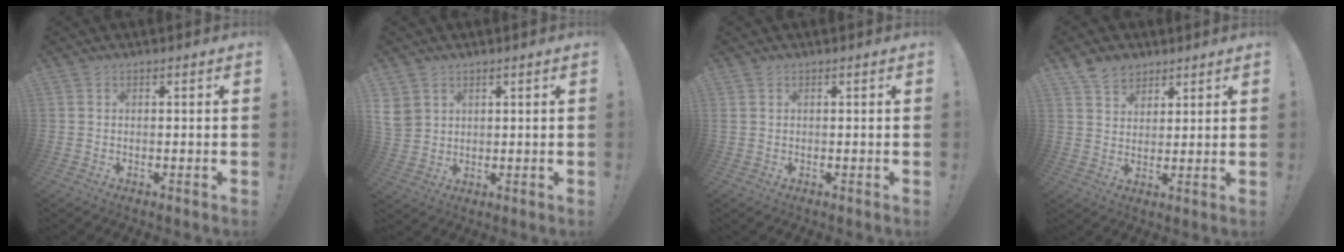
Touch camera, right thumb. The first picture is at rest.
{"total": 5.0, "force": [2.6, 3.9, 1.8], "torque": [-0.033, -0.014, 0.054]}
{"total": 0.0}
{"total": 7.0, "force": [4.8, 4.9, 1.5], "torque": [-0.025, -0.025, 0.095]}